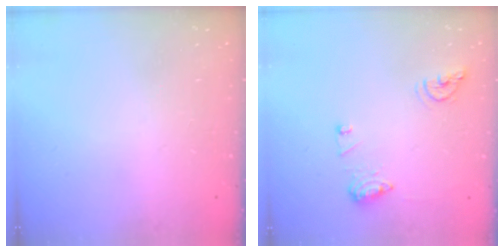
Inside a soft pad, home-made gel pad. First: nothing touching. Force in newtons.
{"total": 10.4, "press": 10.4, "slide": 1.0}